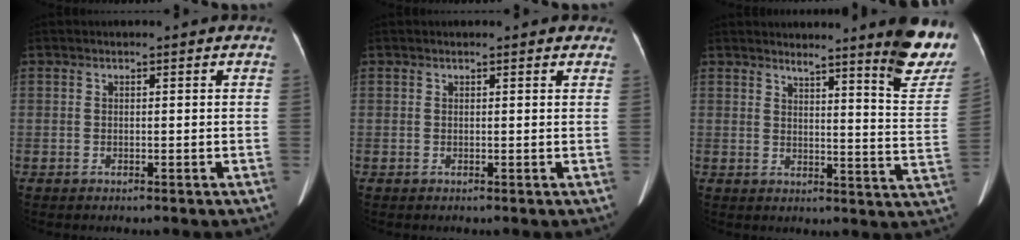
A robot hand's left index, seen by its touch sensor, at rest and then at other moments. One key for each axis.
{"total": 2.2, "fx": 1.9, "fy": 0.8, "fz": 0.8, "tx": -0.007, "ty": 0.009, "tz": 0.012}
{"total": 12.0, "fx": 9.9, "fy": 0.1, "fz": 6.7, "tx": -0.063, "ty": -0.051, "tz": 0.104}